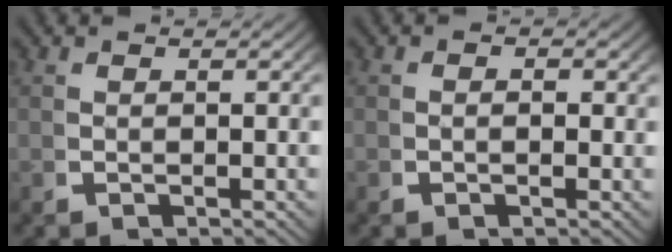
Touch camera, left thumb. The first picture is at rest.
{"total": 0.6, "force": [-0.1, 0.3, 0.5], "torque": [-0.007, -0.002, -0.005]}